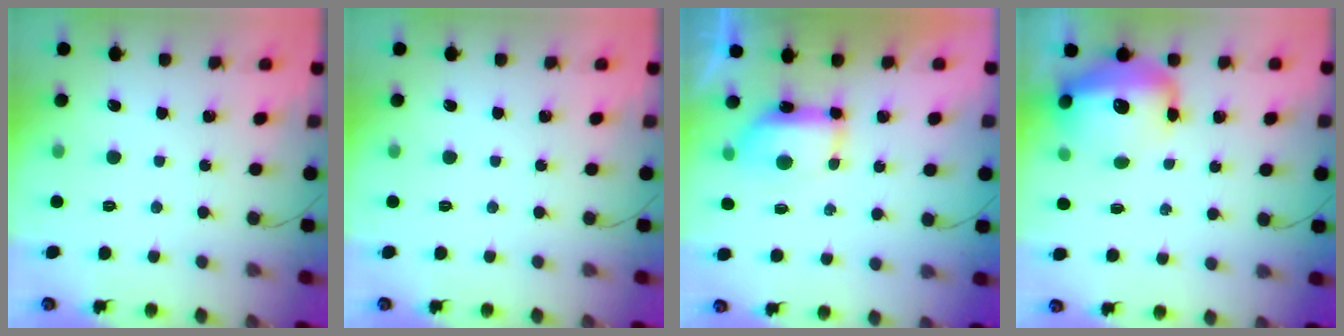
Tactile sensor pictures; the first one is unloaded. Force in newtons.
{"total": 0.0}
{"total": 7.5, "press": 7.5, "slide": 0.6}
{"total": 15.6, "press": 15.2, "slide": 3.8}